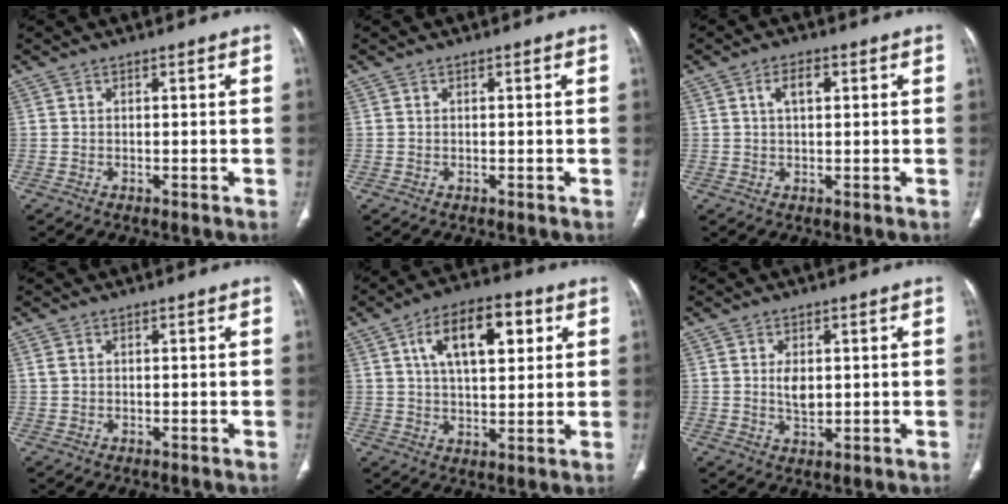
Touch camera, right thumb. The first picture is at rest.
{"total": 0.0}
{"total": 4.0, "force": [1.3, 2.0, 3.2], "torque": [-0.056, 0.003, 0.022]}
{"total": 1.3, "force": [0.6, 0.9, 0.8], "torque": [-0.022, 0.008, 0.018]}
{"total": 14.3, "force": [5.1, 7.0, 11.4], "torque": [-0.161, -0.002, 0.081]}
{"total": 3.9, "force": [0.7, 2.2, 3.1], "torque": [-0.049, -0.010, 0.017]}